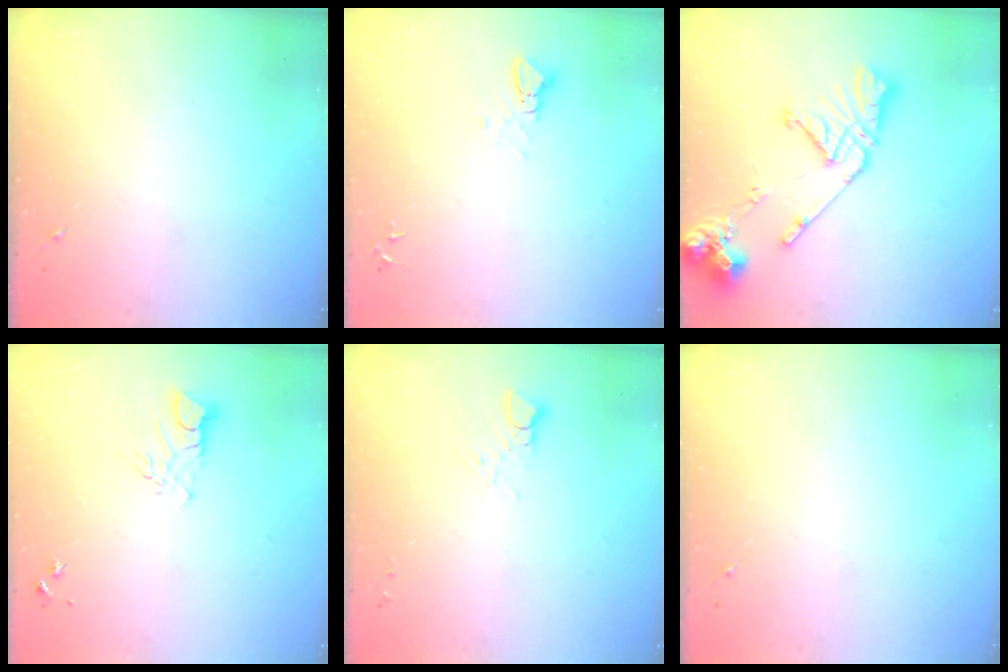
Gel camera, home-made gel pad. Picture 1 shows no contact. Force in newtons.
{"total": 2.4, "press": 2.4, "slide": 0.1}
{"total": 16.1, "press": 16.0, "slide": 2.0}
{"total": 6.1, "press": 6.0, "slide": 0.6}
{"total": 4.1, "press": 4.1, "slide": 0.4}
{"total": 0.0}